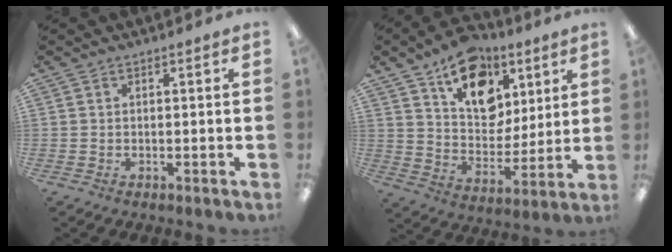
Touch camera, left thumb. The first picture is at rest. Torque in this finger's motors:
{"motor_torque": [0.42, 0.43, 0.82, -0.89, 0.12]}